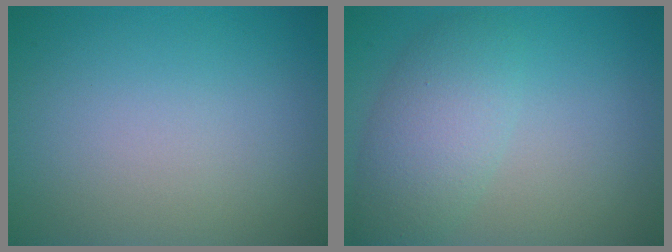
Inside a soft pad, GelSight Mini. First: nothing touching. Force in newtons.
{"total": 4.3, "press": 4.3, "slide": 0.1}